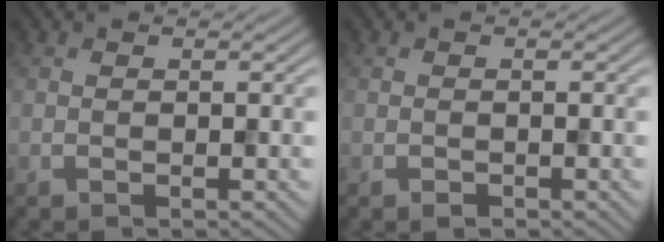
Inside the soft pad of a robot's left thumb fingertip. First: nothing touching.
{"total": 0.6, "force": [-0.5, 0.4, 0.2], "torque": [-0.003, -0.003, -0.007]}